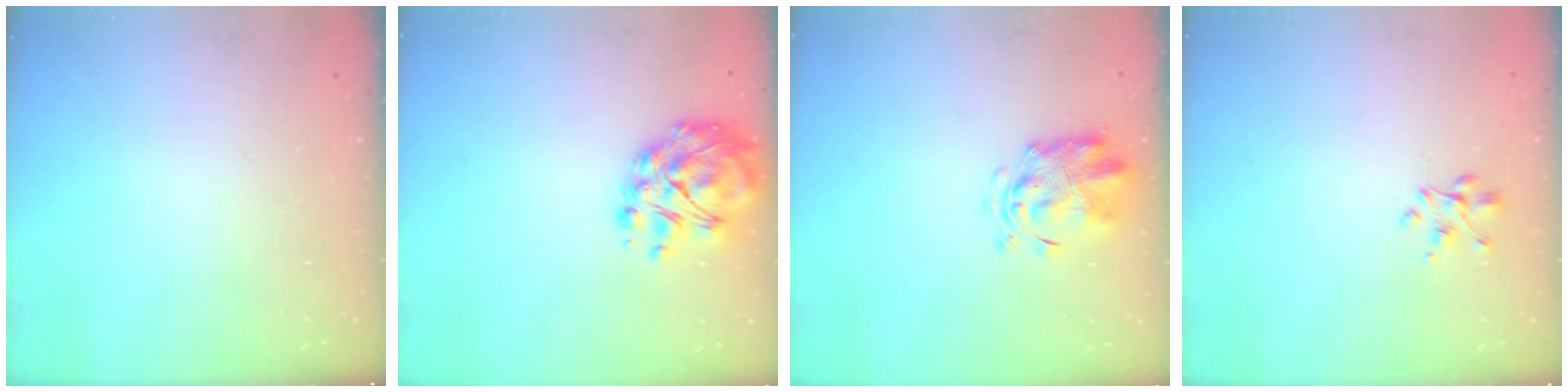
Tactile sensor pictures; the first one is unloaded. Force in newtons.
{"total": 10.4, "press": 9.8, "slide": 3.6}
{"total": 2.9, "press": 2.9, "slide": 0.6}
{"total": 2.4, "press": 2.3, "slide": 0.8}